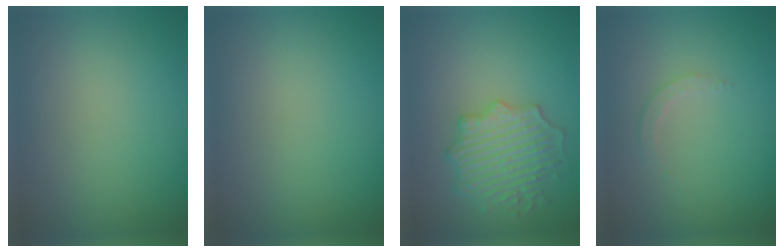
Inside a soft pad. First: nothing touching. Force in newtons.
{"total": 0.0}
{"total": 3.8, "press": 3.7, "slide": 0.6}
{"total": 1.2, "press": 1.2, "slide": 0.3}